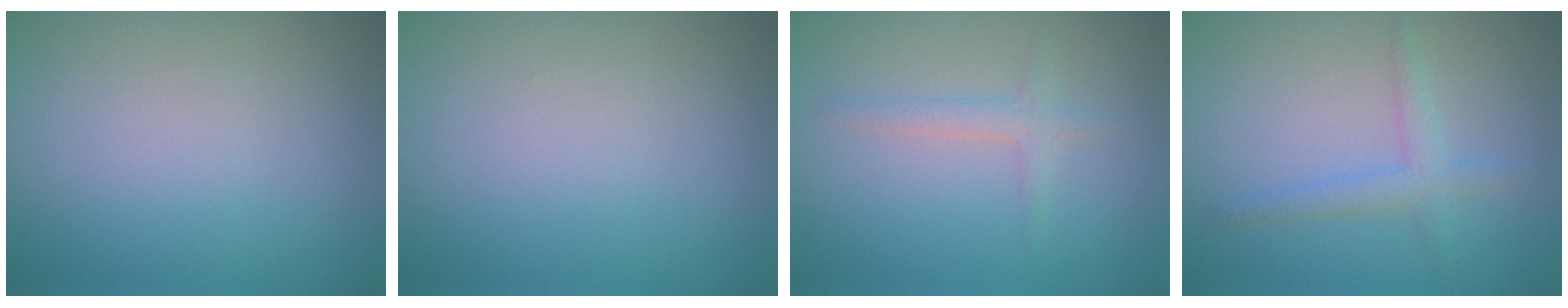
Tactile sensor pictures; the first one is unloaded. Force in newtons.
{"total": 0.0}
{"total": 1.6, "press": 1.6, "slide": 0.1}
{"total": 2.1, "press": 2.1, "slide": 0.1}